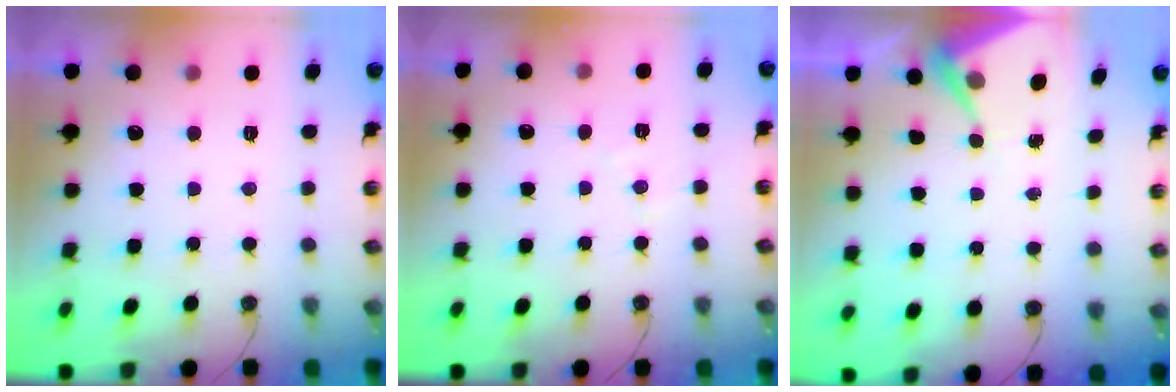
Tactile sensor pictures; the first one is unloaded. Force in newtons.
{"total": 6.0, "press": 5.9, "slide": 1.0}
{"total": 6.0, "press": 6.0, "slide": 0.2}